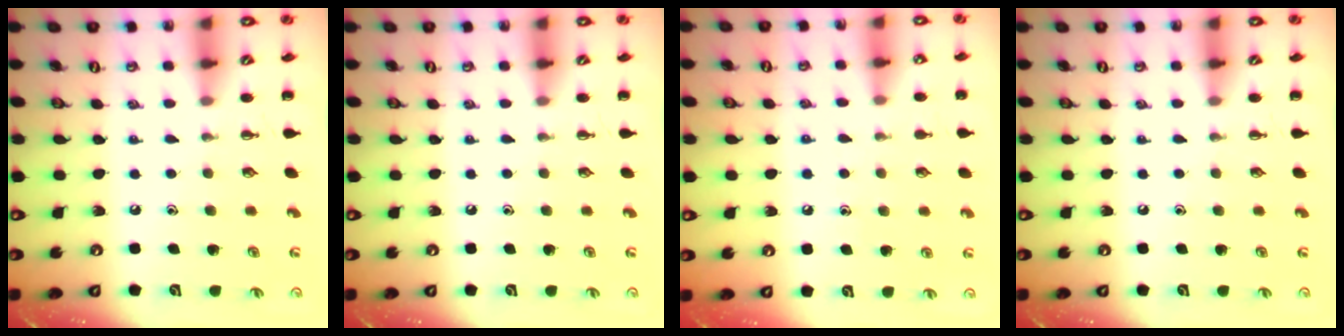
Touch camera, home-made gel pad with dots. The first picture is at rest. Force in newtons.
{"total": 0.0}
{"total": 7.9, "press": 7.6, "slide": 2.0}
{"total": 0.0}